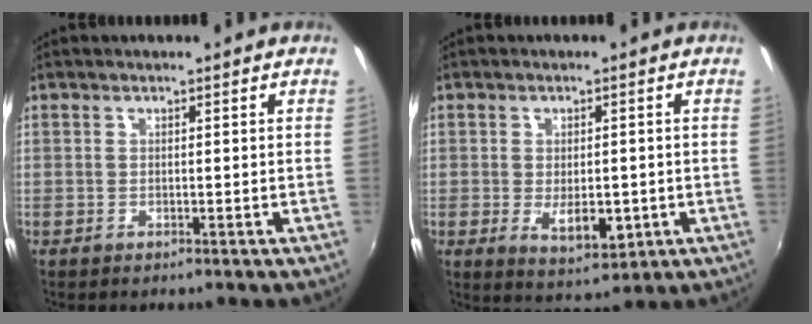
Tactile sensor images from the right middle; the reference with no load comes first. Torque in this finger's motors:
{"motor_torque": [0.20, -0.12, 0.06, 0.06]}